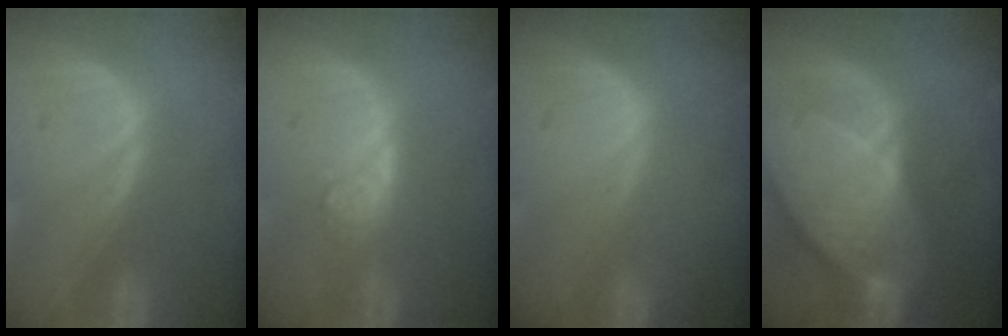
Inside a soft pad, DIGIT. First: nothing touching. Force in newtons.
{"total": 4.0, "press": 3.6, "slide": 1.7}
{"total": 0.0}
{"total": 10.7, "press": 9.4, "slide": 5.1}